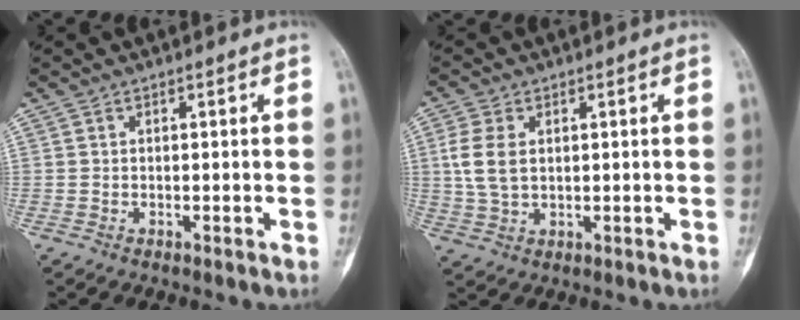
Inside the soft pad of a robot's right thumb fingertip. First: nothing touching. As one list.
[{"total": 6.5, "force": [1.2, 4.0, 4.9], "torque": [-0.110, 0.000, 0.029]}]